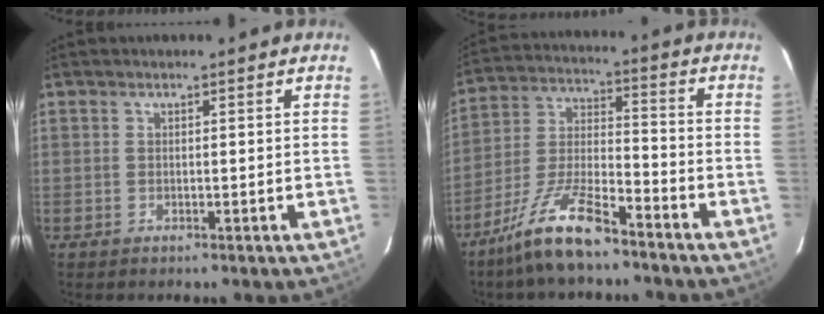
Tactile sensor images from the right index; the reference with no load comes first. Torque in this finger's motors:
{"motor_torque": [0.90, -1.24, 0.66, 0.19]}